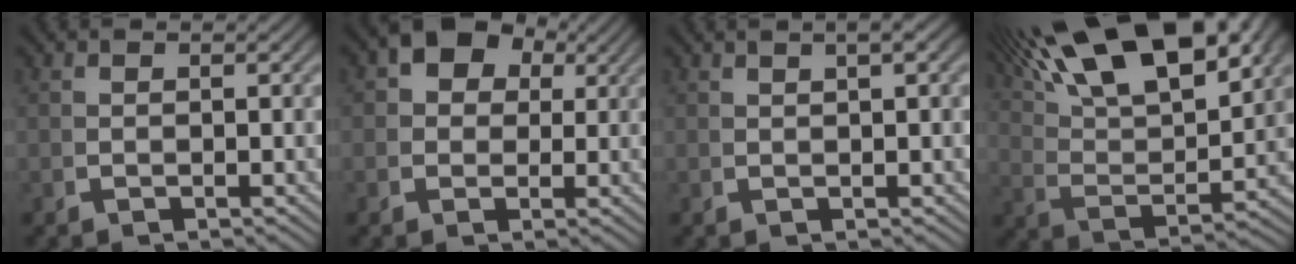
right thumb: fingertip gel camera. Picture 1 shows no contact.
{"total": 5.2, "force": [2.5, 3.5, 2.9], "torque": [-0.061, 0.001, 0.040]}
{"total": 2.3, "force": [1.4, 0.3, 1.8], "torque": [-0.015, 0.014, 0.022]}
{"total": 13.4, "force": [6.8, 6.6, 9.4], "torque": [-0.176, 0.005, 0.112]}